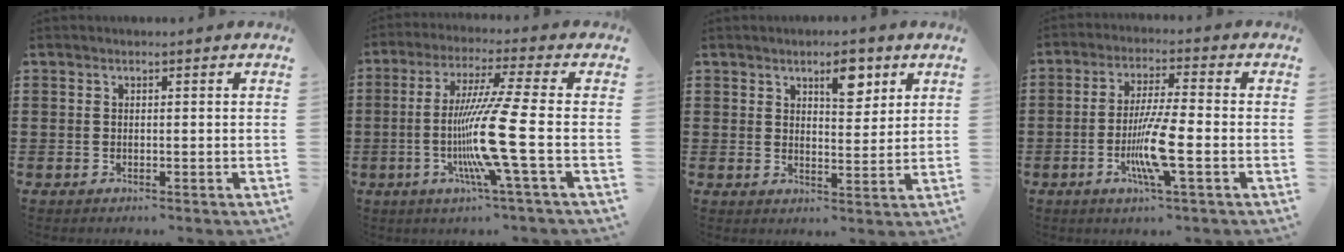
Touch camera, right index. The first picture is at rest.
{"total": 12.7, "force": [-3.0, -1.3, 12.3], "torque": [-0.255, -0.024, -0.072]}
{"total": 5.8, "force": [3.4, 2.5, 4.0], "torque": [-0.055, -0.004, 0.052]}
{"total": 8.6, "force": [-2.5, 0.9, 8.2], "torque": [-0.161, -0.016, -0.050]}